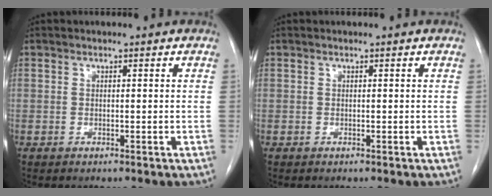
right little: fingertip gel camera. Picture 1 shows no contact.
{"total": 0.0}